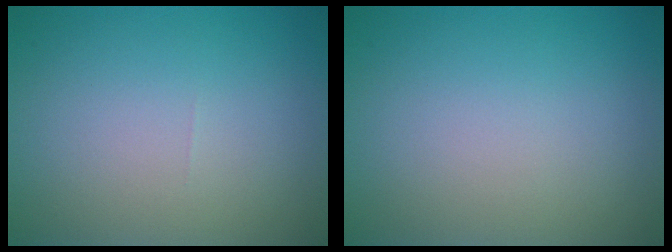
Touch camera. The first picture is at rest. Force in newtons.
{"total": 0.0}